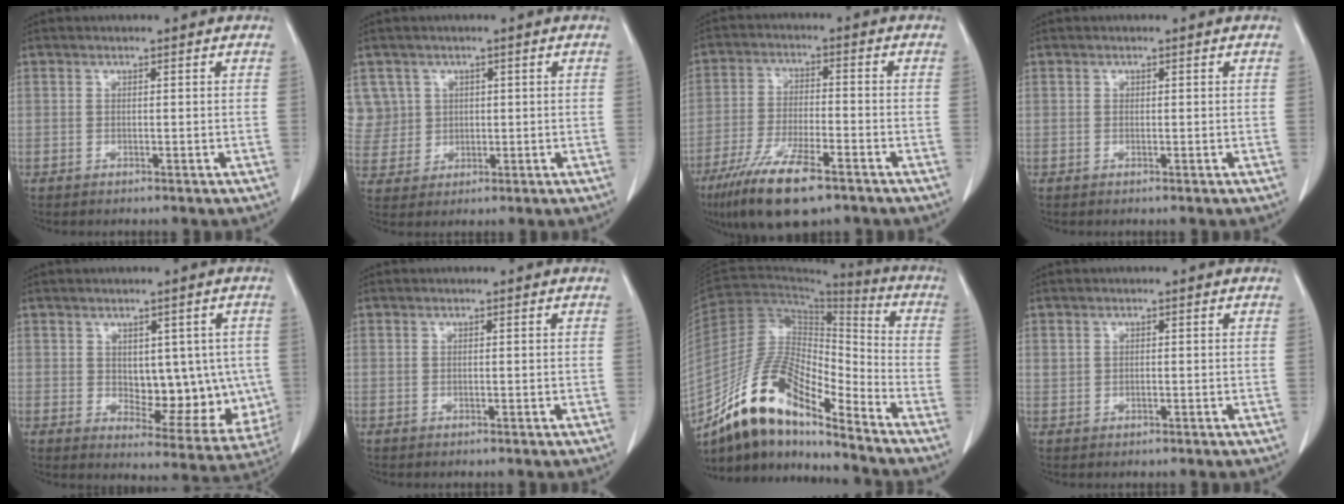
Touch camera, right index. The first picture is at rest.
{"total": 8.5, "force": [2.6, 8.1, 0.7], "torque": [-0.028, 0.039, 0.076]}
{"total": 13.0, "force": [-8.3, 3.1, 9.4], "torque": [-0.184, -0.021, -0.145]}
{"total": 0.5, "force": [0.0, 0.4, 0.3], "torque": [-0.009, 0.005, 0.002]}
{"total": 14.1, "force": [0.2, 8.0, 11.5], "torque": [-0.158, 0.006, 0.029]}
{"total": 0.0}
{"total": 18.2, "force": [-13.7, 4.8, 11.0], "torque": [-0.208, 0.013, -0.250]}
{"total": 1.8, "force": [0.1, 1.5, 1.1], "torque": [-0.033, 0.017, 0.009]}